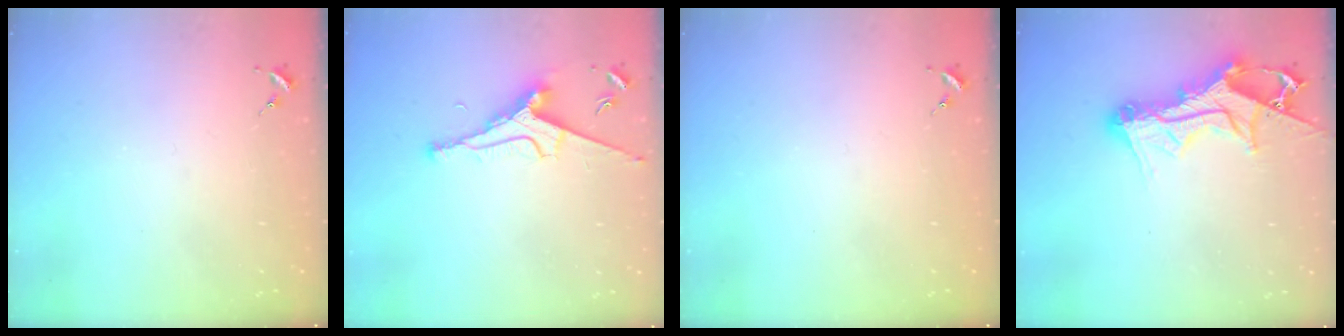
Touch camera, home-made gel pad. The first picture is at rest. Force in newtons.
{"total": 8.4, "press": 8.3, "slide": 1.1}
{"total": 0.0}
{"total": 14.6, "press": 14.6, "slide": 1.4}